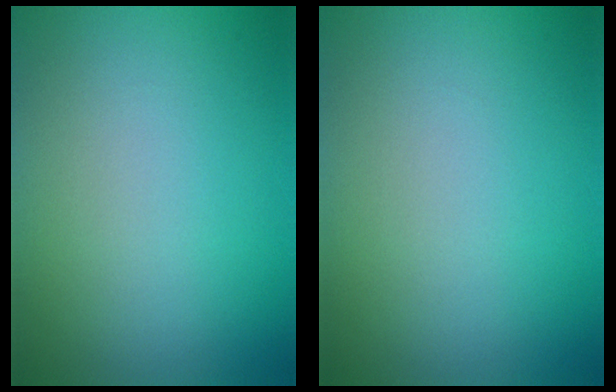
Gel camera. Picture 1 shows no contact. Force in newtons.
{"total": 0.0}